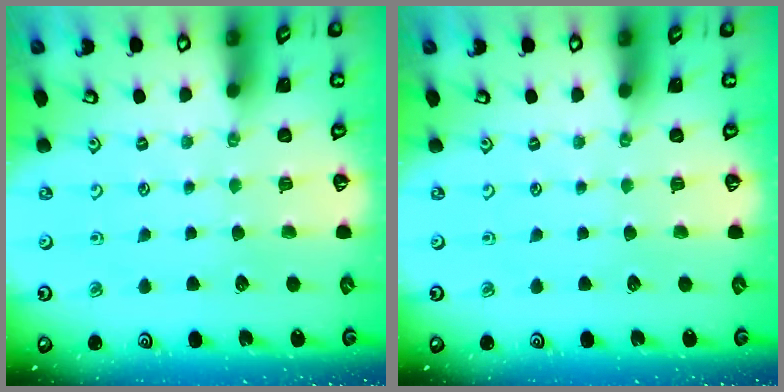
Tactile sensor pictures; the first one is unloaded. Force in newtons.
{"total": 0.0}